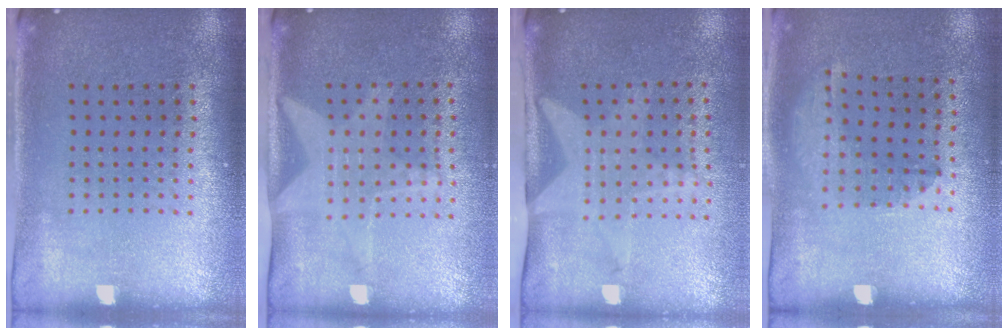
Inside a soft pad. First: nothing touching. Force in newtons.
{"total": 1.9, "press": 1.5, "slide": 1.1}
{"total": 2.1, "press": 1.5, "slide": 1.5}
{"total": 1.4, "press": 0.9, "slide": 1.1}